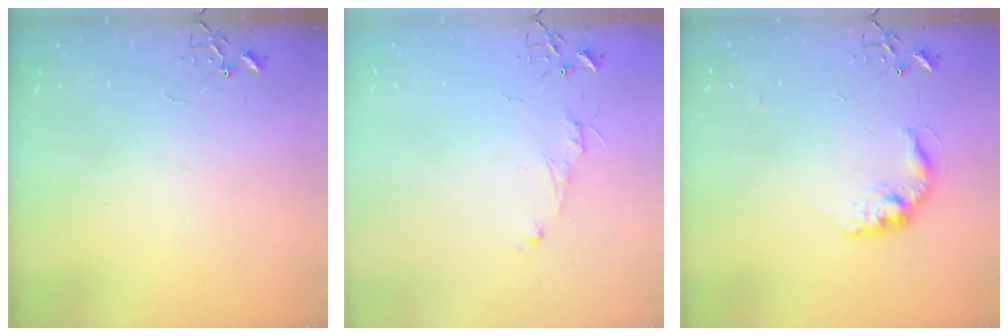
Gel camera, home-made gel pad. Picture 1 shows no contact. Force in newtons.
{"total": 5.0, "press": 5.0, "slide": 0.6}
{"total": 11.9, "press": 11.9, "slide": 0.7}